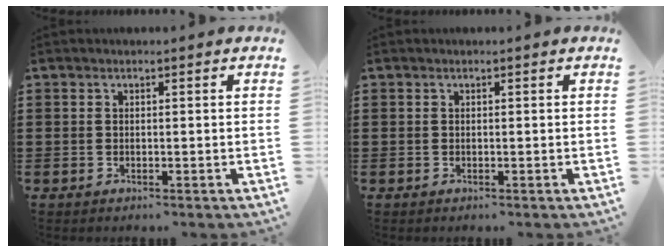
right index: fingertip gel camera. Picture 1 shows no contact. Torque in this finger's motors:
{"motor_torque": [-0.81, 1.33, 0.00, 0.00]}